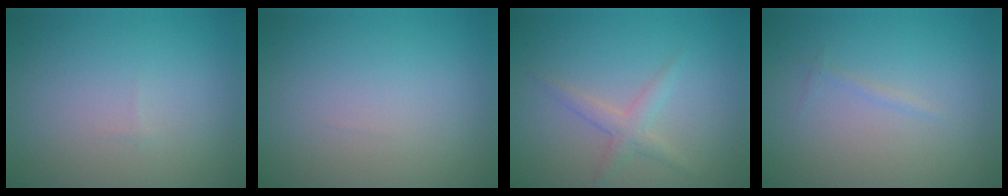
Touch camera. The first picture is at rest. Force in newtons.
{"total": 0.0}
{"total": 1.9, "press": 1.9, "slide": 0.1}
{"total": 0.5, "press": 0.5, "slide": 0.0}